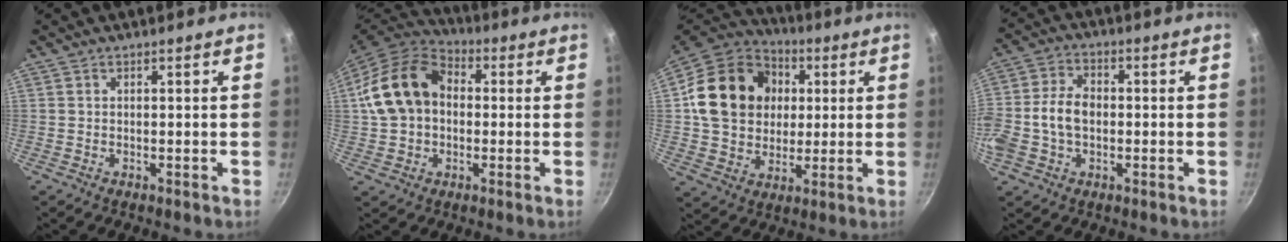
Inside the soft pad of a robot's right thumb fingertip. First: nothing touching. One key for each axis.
{"total": 16.3, "fx": 1.2, "fy": 12.2, "fz": 10.6, "tx": -0.179, "ty": 0.036, "tz": 0.009}
{"total": 20.6, "fx": 3.3, "fy": 16.9, "fz": 11.4, "tx": -0.175, "ty": 0.018, "tz": 0.053}
{"total": 9.9, "fx": -1.1, "fy": 7.0, "fz": 7.0, "tx": -0.127, "ty": 0.028, "tz": -0.030}